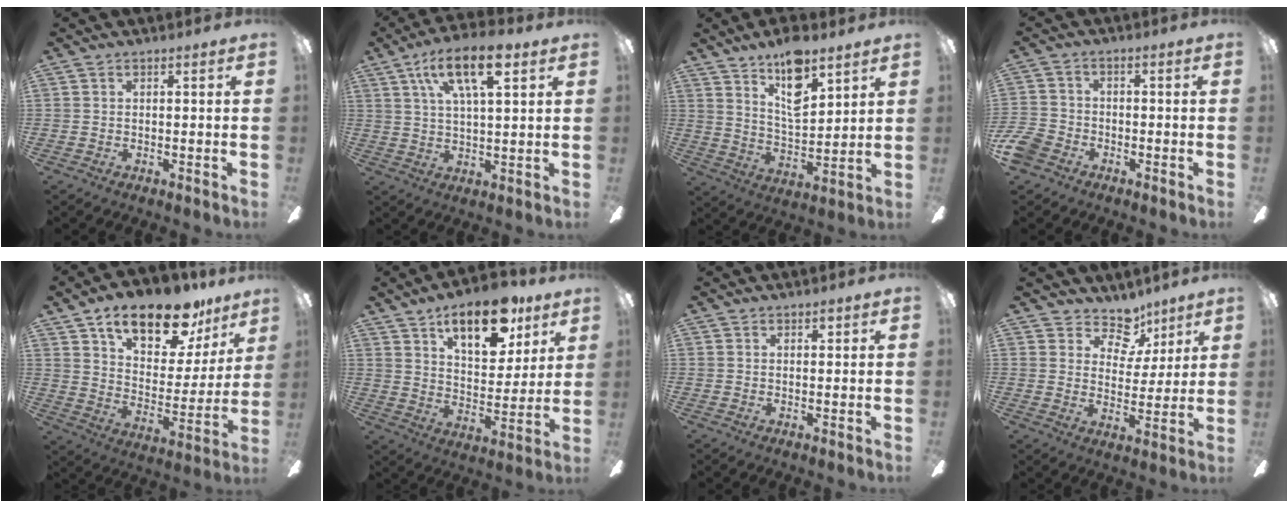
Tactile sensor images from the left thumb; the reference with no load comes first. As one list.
[{"total": 13.8, "force": [6.8, 5.3, 10.8], "torque": [-0.179, -0.011, 0.116]}, {"total": 13.1, "force": [9.4, 4.8, 7.7], "torque": [-0.124, -0.048, 0.163]}, {"total": 6.8, "force": [-4.0, 4.6, 2.8], "torque": [-0.071, 0.022, -0.078]}, {"total": 19.4, "force": [13.7, 8.5, 10.6], "torque": [-0.159, -0.082, 0.235]}, {"total": 17.1, "force": [10.4, 8.1, 10.8], "torque": [-0.149, -0.042, 0.174]}, {"total": 1.4, "force": [0.9, 0.9, 0.6], "torque": [-0.004, -0.001, 0.014]}, {"total": 9.4, "force": [6.6, 5.9, 3.1], "torque": [-0.051, -0.043, 0.124]}]